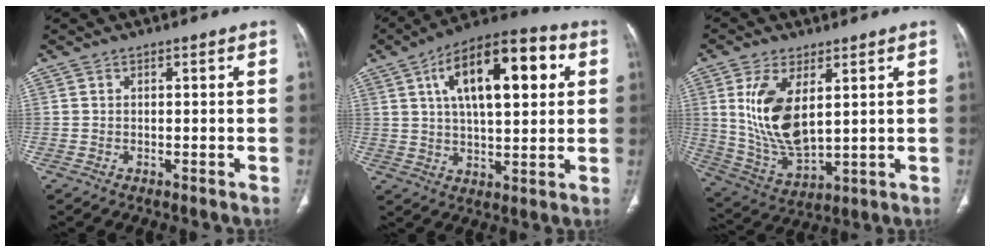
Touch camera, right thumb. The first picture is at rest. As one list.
[{"total": 19.6, "force": [6.0, 8.4, 16.6], "torque": [-0.240, 0.009, 0.088]}, {"total": 13.6, "force": [3.6, 6.5, 11.4], "torque": [-0.221, -0.024, 0.088]}]